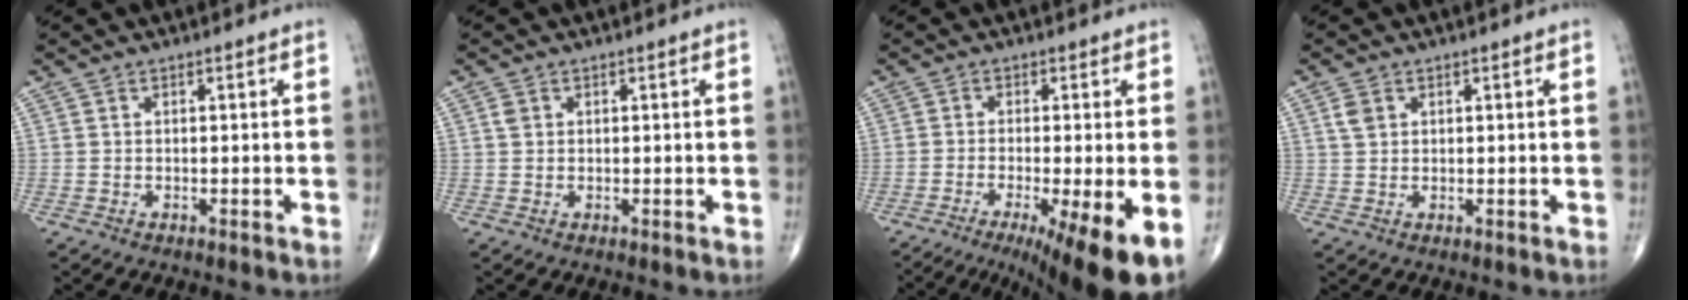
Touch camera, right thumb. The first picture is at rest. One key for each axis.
{"total": 1.2, "fx": 0.4, "fy": 1.0, "fz": 0.6, "tx": -0.008, "ty": 0.003, "tz": 0.007}
{"total": 12.9, "fx": -6.1, "fy": 1.6, "fz": 11.2, "tx": -0.138, "ty": -0.015, "tz": -0.094}
{"total": 2.3, "fx": 1.0, "fy": 1.6, "fz": 1.3, "tx": -0.022, "ty": 0.001, "tz": 0.020}